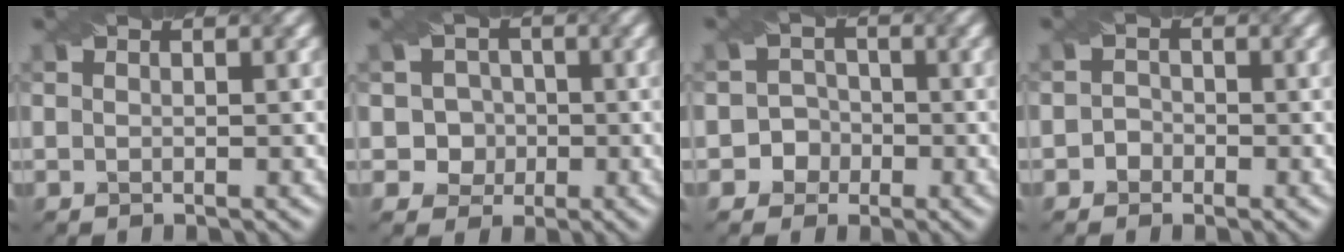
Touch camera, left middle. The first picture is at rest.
{"total": 3.3, "force": [-0.3, 3.2, 0.9], "torque": [0.005, 0.011, -0.014]}
{"total": 3.2, "force": [-1.2, 3.0, 0.1], "torque": [0.033, 0.009, -0.031]}
{"total": 1.2, "force": [-0.5, 1.0, 0.1], "torque": [0.004, 0.003, -0.011]}